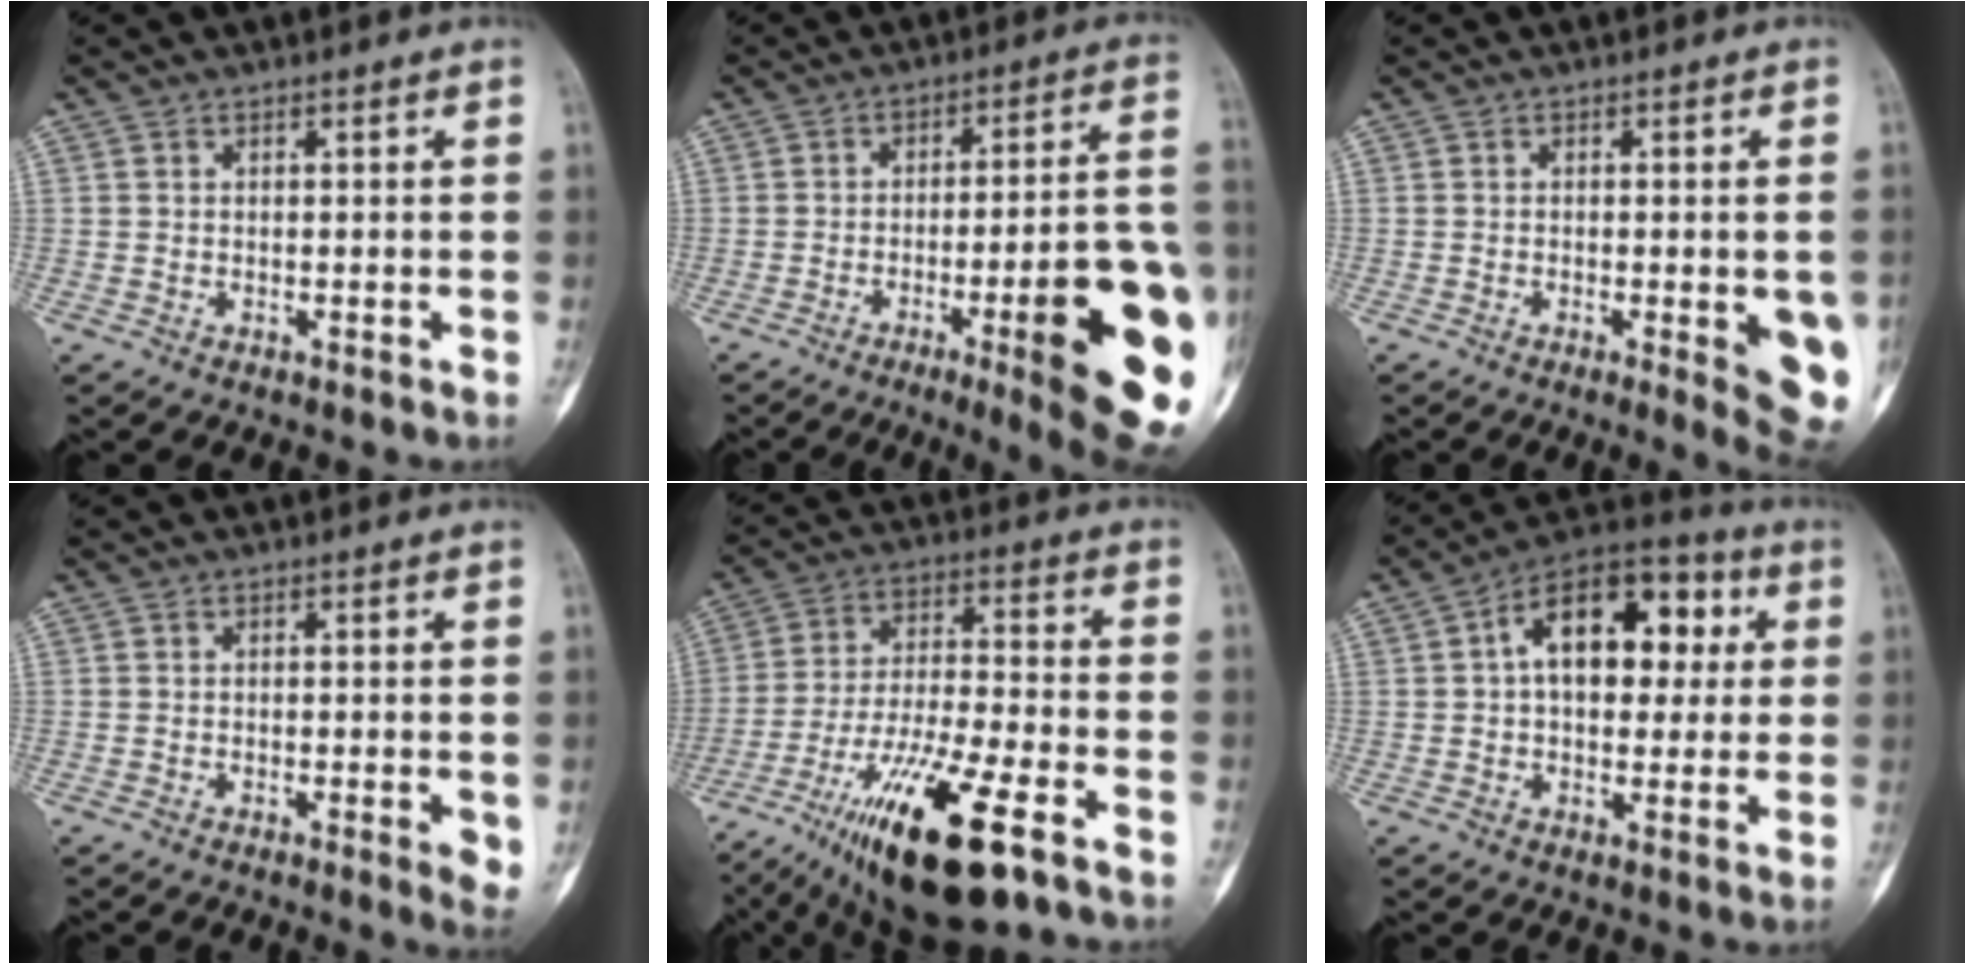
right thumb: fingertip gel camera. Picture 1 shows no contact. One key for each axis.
{"total": 21.8, "fx": -6.9, "fy": 4.0, "fz": 20.3, "tx": -0.217, "ty": 0.016, "tz": -0.082}
{"total": 8.8, "fx": -1.9, "fy": 2.3, "fz": 8.3, "tx": -0.088, "ty": -0.014, "tz": -0.019}
{"total": 3.0, "fx": -0.5, "fy": 0.7, "fz": 2.9, "tx": -0.041, "ty": -0.009, "tz": -0.009}
{"total": 19.5, "fx": -10.8, "fy": 4.5, "fz": 15.6, "tx": -0.316, "ty": 0.029, "tz": -0.187}
{"total": 16.9, "fx": 3.4, "fy": 10.2, "fz": 13.1, "tx": -0.158, "ty": 0.028, "tz": 0.041}